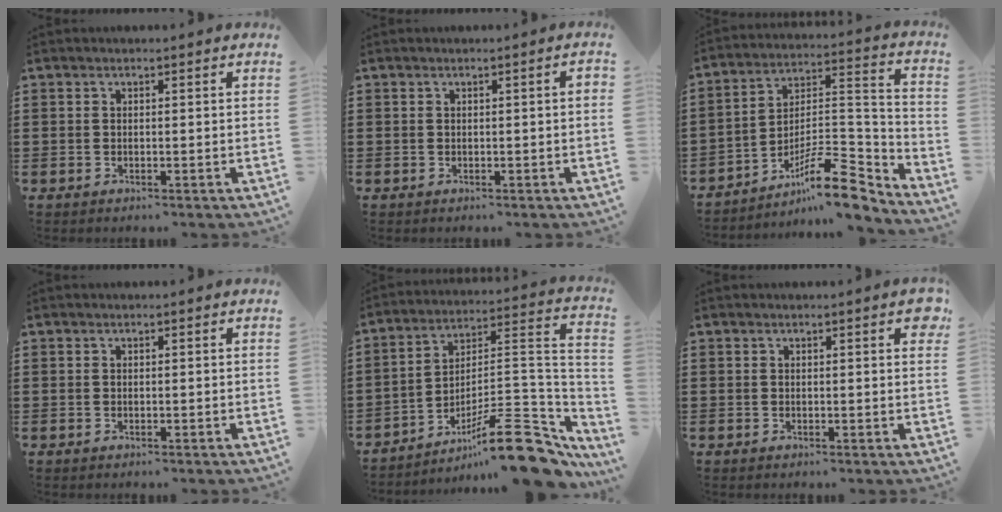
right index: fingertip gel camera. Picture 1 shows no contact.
{"total": 0.7, "force": [-0.1, 0.0, 0.6], "torque": [-0.010, -0.003, -0.002]}
{"total": 12.2, "force": [-8.8, 3.5, 7.7], "torque": [-0.124, 0.028, -0.166]}
{"total": 0.0}
{"total": 16.6, "force": [-11.0, 4.8, 11.5], "torque": [-0.151, 0.050, -0.181]}
{"total": 1.2, "force": [0.6, 0.2, 1.1], "torque": [-0.014, 0.000, 0.008]}